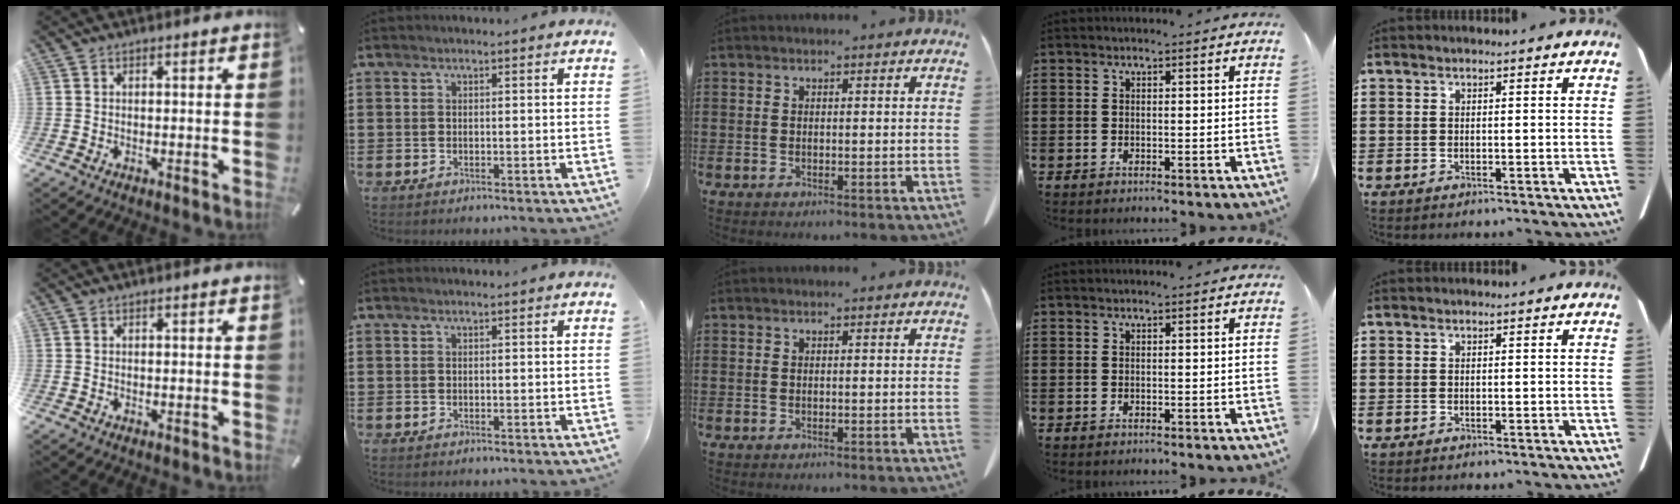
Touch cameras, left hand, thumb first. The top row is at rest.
{}